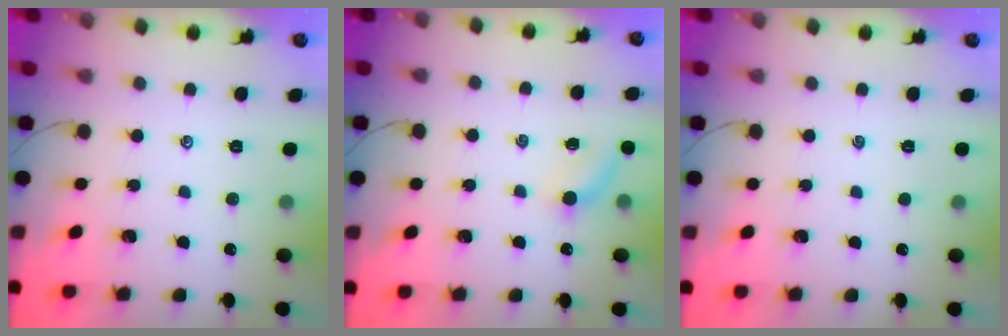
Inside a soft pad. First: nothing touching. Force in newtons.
{"total": 5.3, "press": 5.2, "slide": 1.1}
{"total": 0.0}